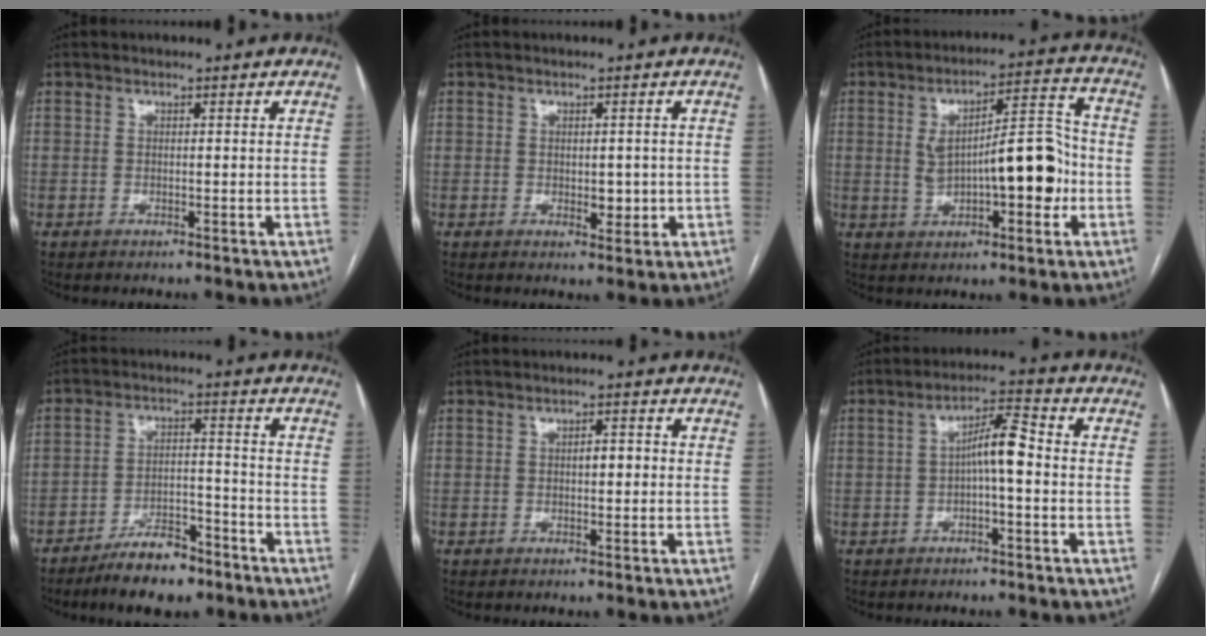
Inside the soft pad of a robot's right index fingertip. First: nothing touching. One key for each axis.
{"total": 3.0, "fx": -0.2, "fy": 1.9, "fz": 2.3, "tx": -0.028, "ty": -0.001, "tz": 0.006}
{"total": 13.1, "fx": -0.9, "fy": 4.3, "fz": 12.3, "tx": -0.195, "ty": 0.031, "tz": -0.004}
{"total": 8.6, "fx": -6.5, "fy": 3.0, "fz": 4.7, "tx": -0.082, "ty": 0.002, "tz": -0.112}
{"total": 2.1, "fx": -0.1, "fy": 0.8, "fz": 2.0, "tx": -0.029, "ty": 0.008, "tz": -0.002}
{"total": 6.0, "fx": -0.5, "fy": 1.0, "fz": 5.8, "tx": -0.097, "ty": 0.023, "tz": -0.010}